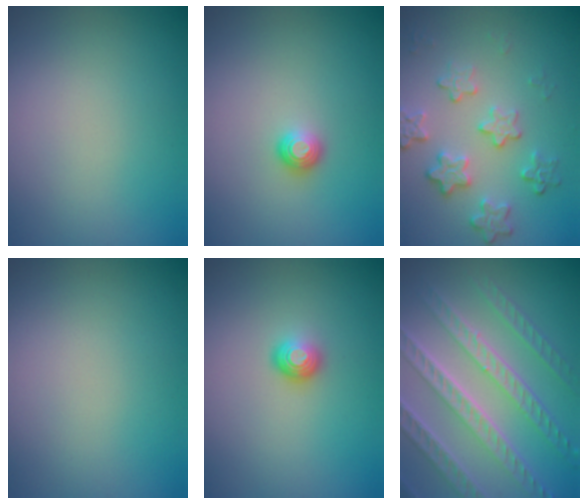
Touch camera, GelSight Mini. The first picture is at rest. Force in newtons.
{"total": 1.1, "press": 1.0, "slide": 0.4}
{"total": 4.2, "press": 3.1, "slide": 2.8}
{"total": 0.0}
{"total": 1.6, "press": 1.1, "slide": 1.2}
{"total": 7.6, "press": 5.6, "slide": 5.2}